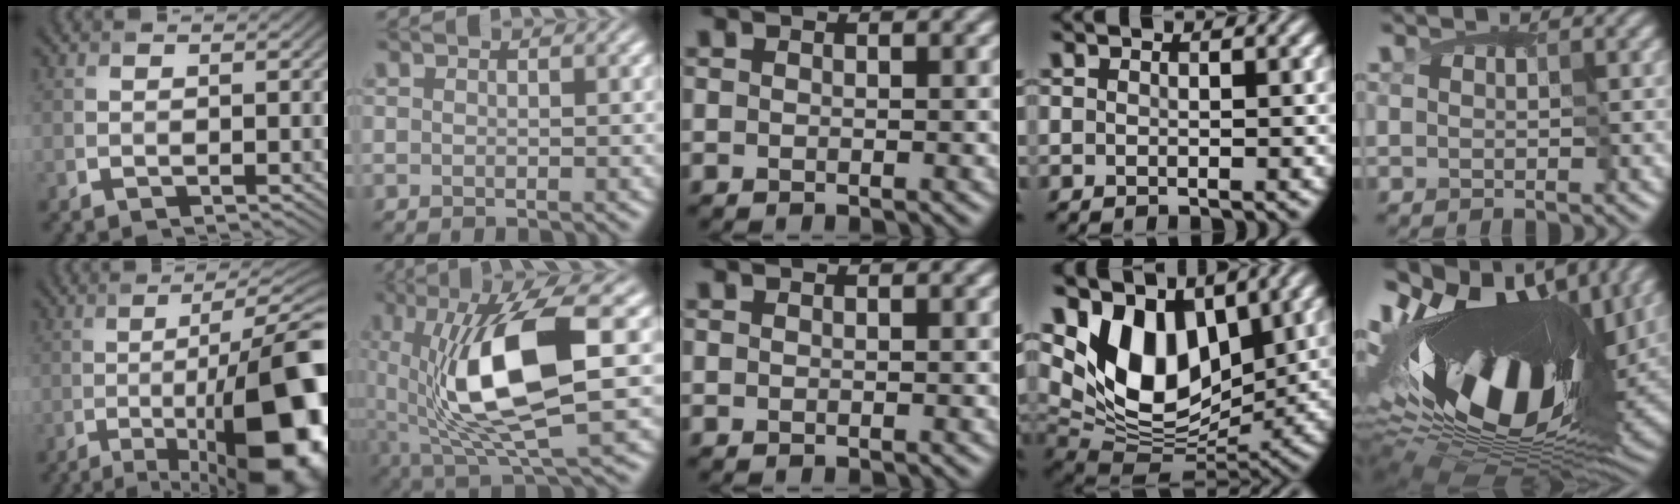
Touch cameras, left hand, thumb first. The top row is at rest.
{"thumb": {"total": 19.3, "force": [-6.1, 6.4, 17.2], "torque": [-0.215, -0.015, -0.088]}, "index": {"total": 11.0, "force": [1.2, 3.4, 10.4], "torque": [-0.180, 0.002, 0.027]}, "ring": {"total": 9.7, "force": [3.9, 5.9, 6.6], "torque": [-0.129, -0.012, 0.068]}, "little": {"total": 18.5, "force": [1.5, 10.1, 15.4], "torque": [-0.302, -0.011, 0.025]}}